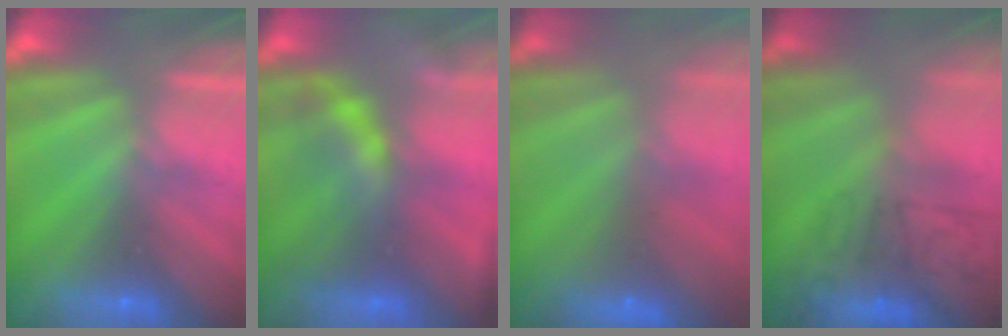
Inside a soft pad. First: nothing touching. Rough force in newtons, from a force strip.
{"total": 7.3}
{"total": 7.1}
{"total": 7.2}